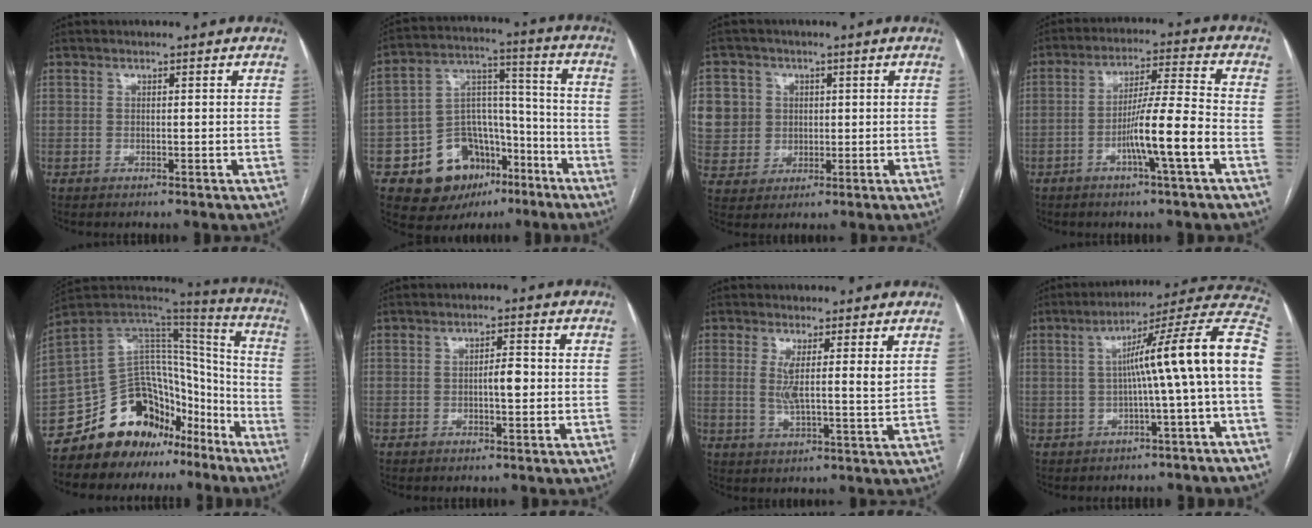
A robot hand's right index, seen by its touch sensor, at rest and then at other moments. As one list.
[{"total": 14.8, "force": [-8.0, 10.5, 6.7], "torque": [-0.097, 0.058, -0.117]}, {"total": 10.7, "force": [2.5, 10.2, 2.3], "torque": [-0.075, 0.033, 0.064]}, {"total": 9.5, "force": [-3.5, -0.6, 8.9], "torque": [-0.158, 0.005, -0.062]}, {"total": 18.2, "force": [-12.9, 11.0, 6.6], "torque": [-0.094, 0.100, -0.207]}, {"total": 2.5, "force": [-0.3, 0.6, 2.4], "torque": [-0.037, 0.004, -0.006]}, {"total": 5.3, "force": [2.1, 0.1, 4.9], "torque": [-0.088, -0.013, 0.037]}, {"total": 14.6, "force": [-0.8, -1.3, 14.5], "torque": [-0.191, 0.038, -0.021]}]